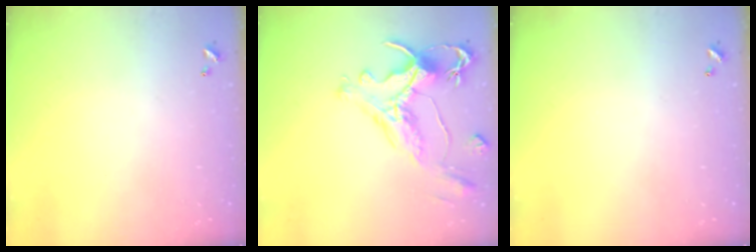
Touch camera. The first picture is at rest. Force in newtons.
{"total": 1.5, "press": 0.7, "slide": 1.3}
{"total": 0.0}